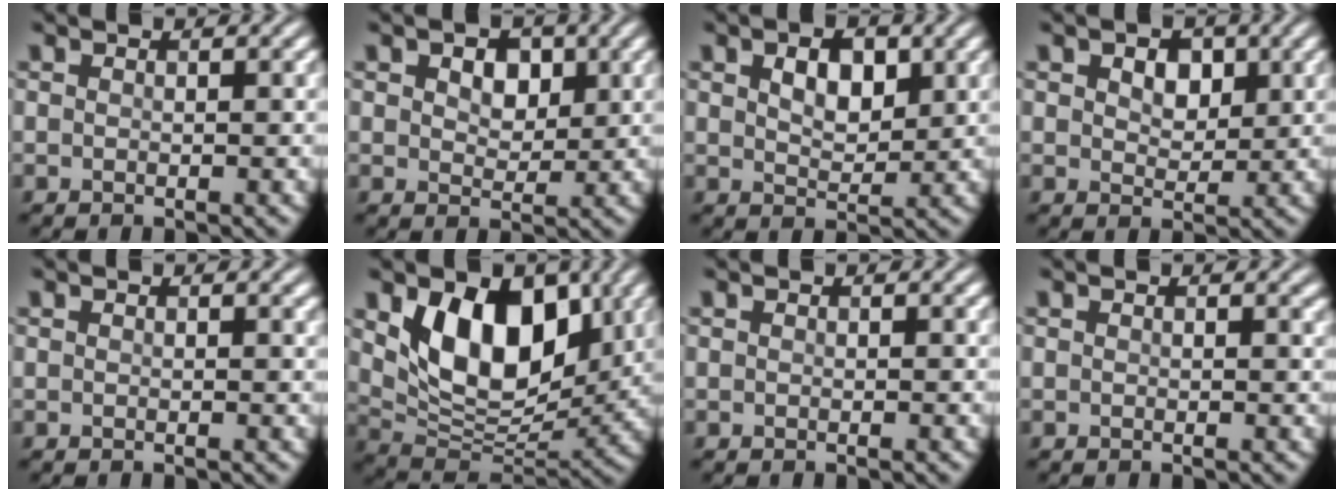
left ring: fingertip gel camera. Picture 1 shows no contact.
{"total": 3.7, "force": [1.4, 2.4, 2.4], "torque": [-0.034, 0.006, 0.011]}
{"total": 3.7, "force": [1.4, 2.1, 2.8], "torque": [-0.048, 0.002, 0.024]}
{"total": 3.2, "force": [1.2, 2.1, 2.1], "torque": [-0.034, 0.004, 0.013]}
{"total": 0.6, "force": [0.4, 0.1, 0.4], "torque": [-0.002, 0.004, 0.005]}
{"total": 9.8, "force": [3.1, 6.0, 7.0], "torque": [-0.115, -0.019, 0.052]}
{"total": 0.0}
{"total": 0.5, "force": [0.4, 0.1, 0.3], "torque": [-0.002, 0.002, 0.005]}